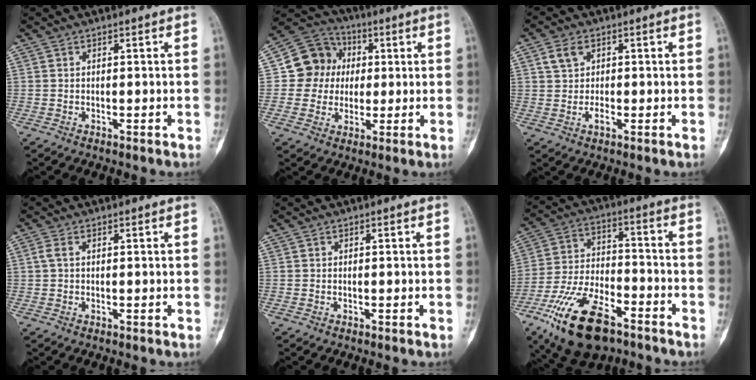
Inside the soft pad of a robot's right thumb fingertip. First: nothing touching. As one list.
[{"total": 10.9, "force": [1.1, 10.2, 3.5], "torque": [-0.023, 0.016, 0.014]}, {"total": 4.3, "force": [0.9, 3.1, 2.7], "torque": [-0.046, 0.000, 0.016]}, {"total": 1.6, "force": [0.4, 0.9, 1.2], "torque": [-0.037, 0.003, 0.007]}, {"total": 0.0}, {"total": 19.0, "force": [-11.0, 8.8, 12.6], "torque": [-0.238, 0.047, -0.195]}]